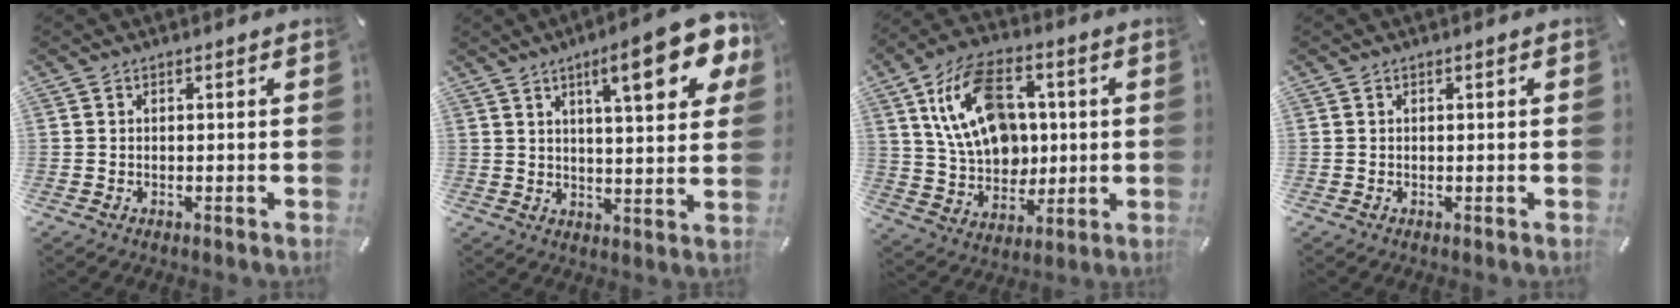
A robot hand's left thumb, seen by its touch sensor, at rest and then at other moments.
{"total": 15.7, "force": [7.8, 4.3, 12.9], "torque": [-0.184, -0.030, 0.116]}
{"total": 18.2, "force": [4.1, 13.2, 11.9], "torque": [-0.228, 0.002, 0.075]}
{"total": 0.0}